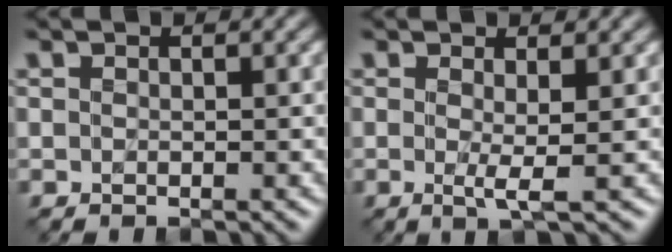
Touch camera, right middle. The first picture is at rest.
{"total": 1.3, "force": [-0.1, -0.4, 1.2], "torque": [-0.026, -0.003, -0.001]}